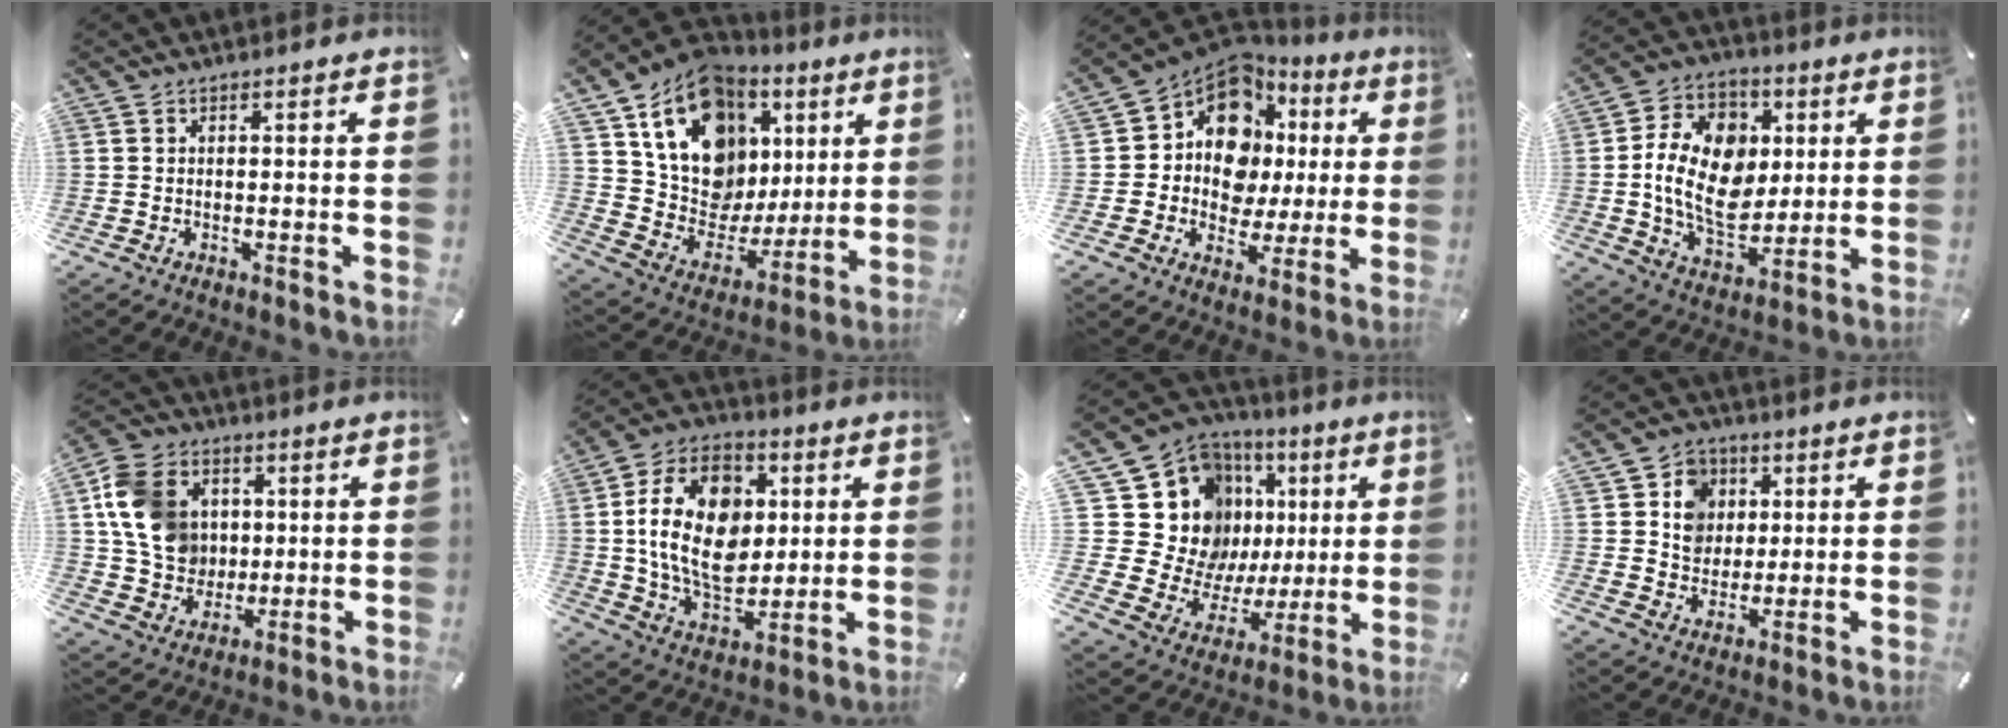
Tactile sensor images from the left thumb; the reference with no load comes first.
{"total": 18.9, "force": [7.8, 14.5, 9.2], "torque": [-0.137, -0.052, 0.149]}
{"total": 12.9, "force": [4.4, 10.1, 6.6], "torque": [-0.130, -0.047, 0.088]}
{"total": 17.2, "force": [0.6, 12.9, 11.4], "torque": [-0.226, 0.010, 0.011]}
{"total": 13.2, "force": [2.1, 11.4, 6.3], "torque": [-0.121, 0.010, 0.046]}
{"total": 19.9, "force": [2.1, 14.3, 13.7], "torque": [-0.259, 0.006, 0.037]}
{"total": 19.8, "force": [6.3, 16.3, 9.2], "torque": [-0.184, -0.062, 0.143]}
{"total": 7.9, "force": [1.7, 7.3, 2.2], "torque": [-0.035, 0.004, 0.032]}